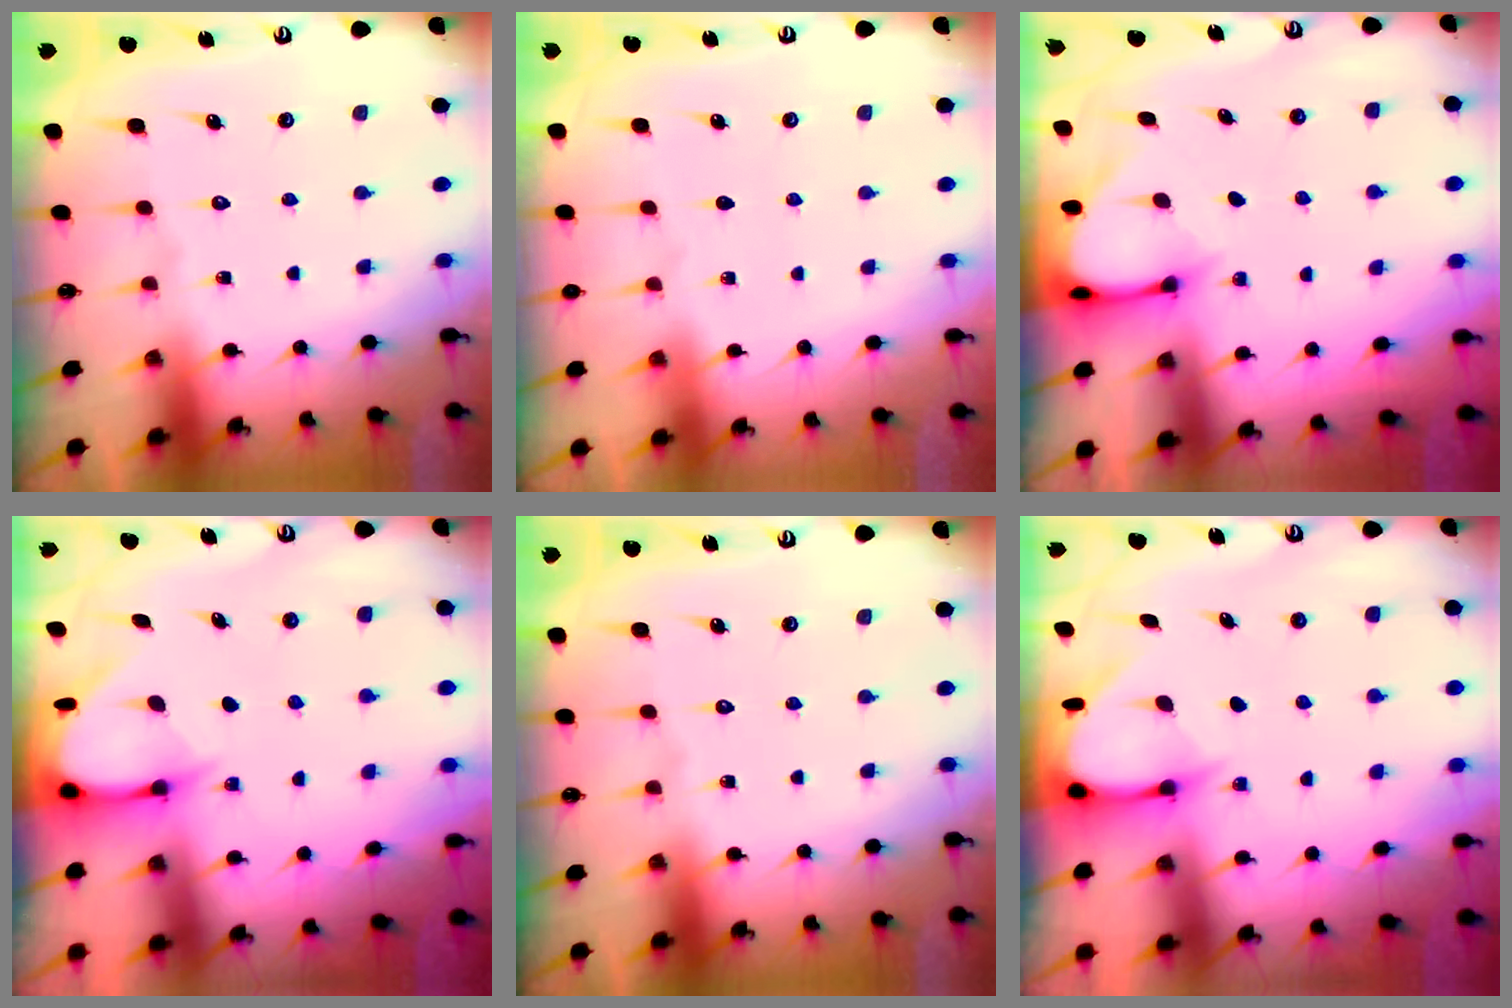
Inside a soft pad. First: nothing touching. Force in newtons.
{"total": 0.5, "press": 0.2, "slide": 0.5}
{"total": 3.1, "press": 3.1, "slide": 0.2}
{"total": 3.7, "press": 3.7, "slide": 0.3}
{"total": 0.0}
{"total": 3.7, "press": 3.7, "slide": 0.3}